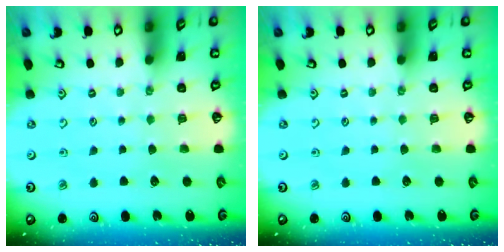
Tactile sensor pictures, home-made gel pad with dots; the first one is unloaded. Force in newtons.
{"total": 0.0}